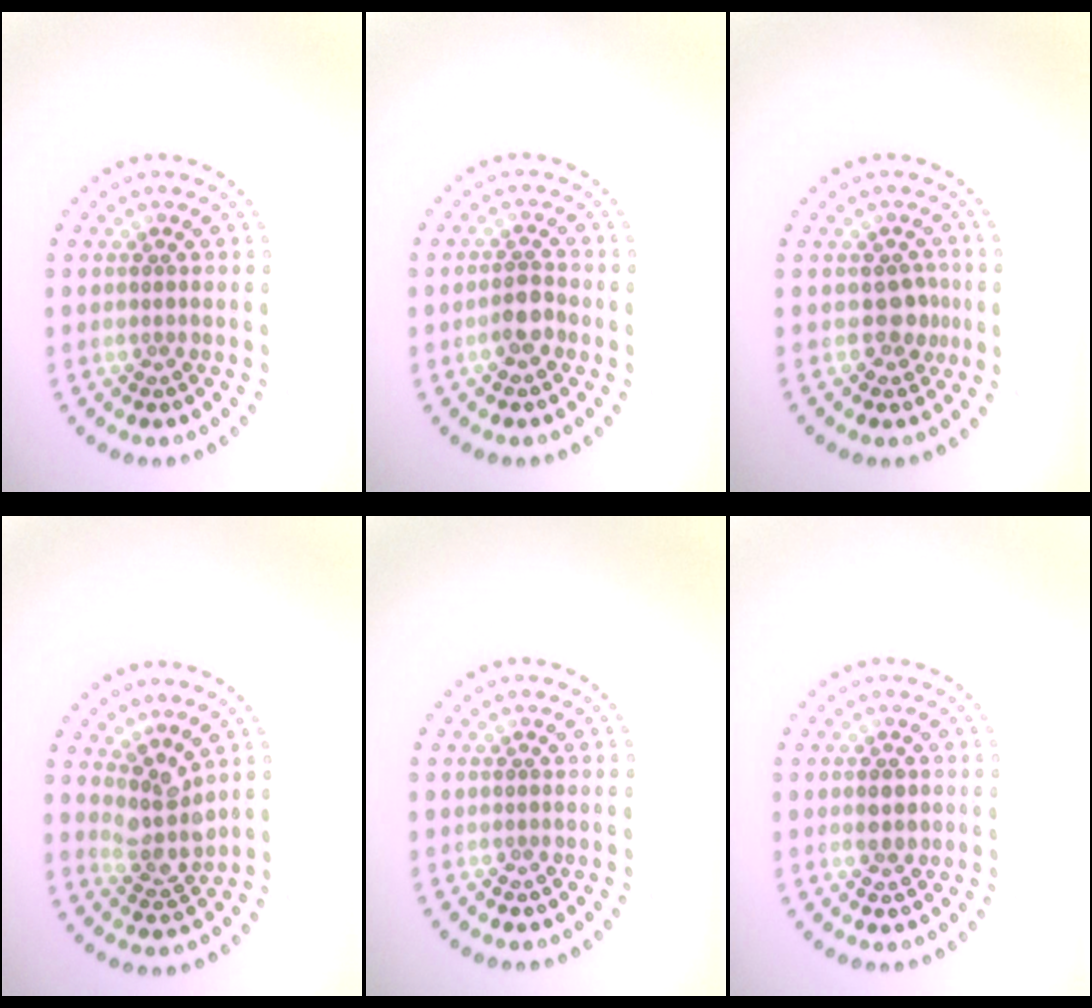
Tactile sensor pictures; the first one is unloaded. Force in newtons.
{"total": 1.9, "press": 1.8, "slide": 0.8}
{"total": 1.8, "press": 1.5, "slide": 1.0}
{"total": 3.3, "press": 2.4, "slide": 2.2}
{"total": 0.0}
{"total": 1.5, "press": 1.5, "slide": 0.1}